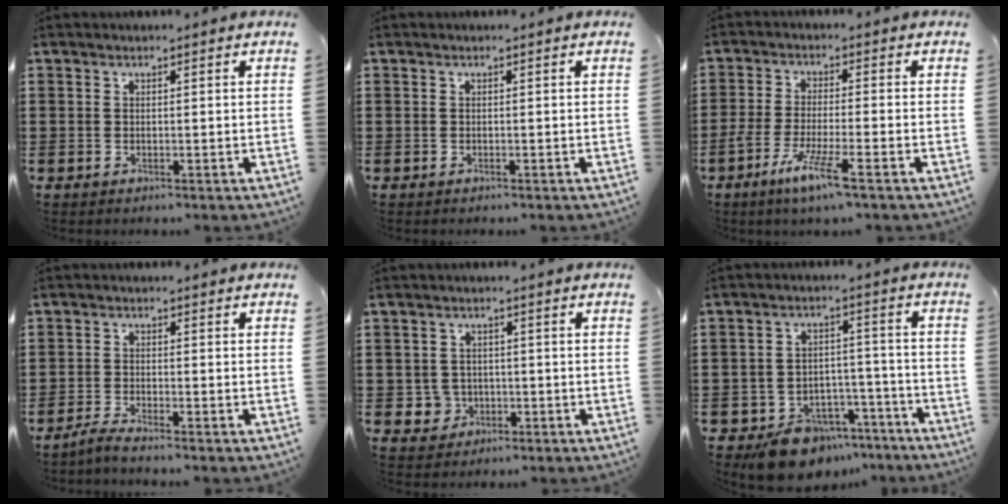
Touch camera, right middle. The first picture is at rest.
{"total": 0.0}
{"total": 6.6, "force": [-4.3, 0.1, 5.0], "torque": [-0.108, -0.015, -0.084]}
{"total": 2.2, "force": [-2.0, -0.3, 0.9], "torque": [-0.024, -0.001, -0.041]}
{"total": 2.9, "force": [-0.8, 2.7, 0.5], "torque": [-0.022, 0.001, -0.016]}
{"total": 8.1, "force": [-6.9, 3.8, 1.8], "torque": [-0.030, 0.037, -0.125]}